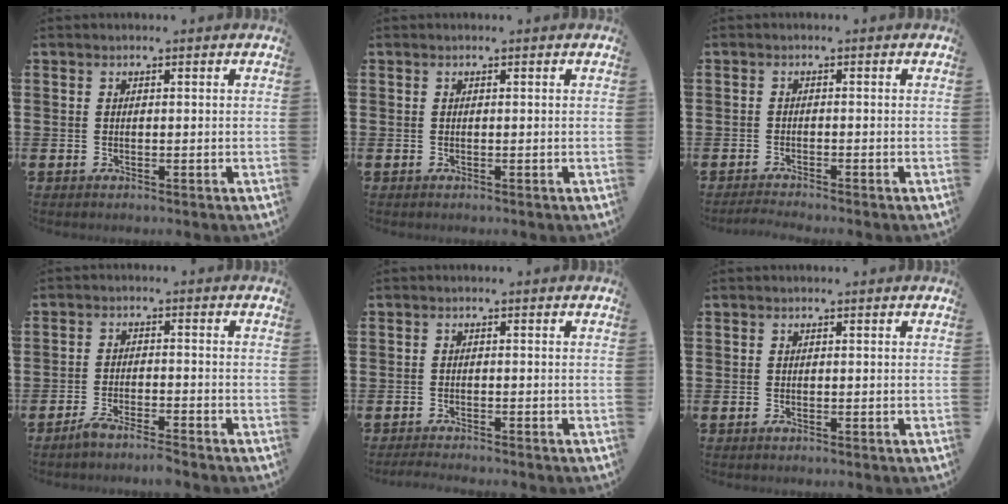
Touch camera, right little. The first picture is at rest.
{"total": 0.0}
{"total": 1.2, "force": [-1.1, -0.1, 0.4], "torque": [-0.006, 0.000, -0.022]}
{"total": 3.0, "force": [-2.8, 0.0, 1.3], "torque": [-0.029, 0.002, -0.055]}
{"total": 1.2, "force": [-1.2, -0.1, 0.3], "torque": [-0.006, -0.001, -0.023]}
{"total": 0.0}